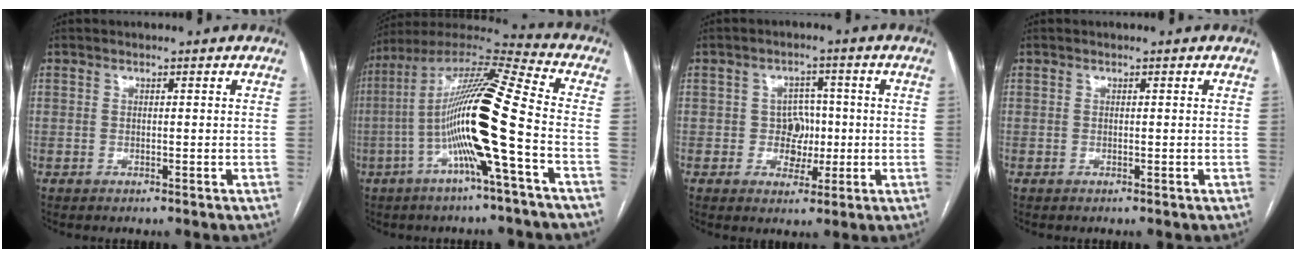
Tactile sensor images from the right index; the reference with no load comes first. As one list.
[{"total": 17.4, "force": [-4.0, -0.3, 16.9], "torque": [-0.318, 0.010, -0.082]}, {"total": 4.4, "force": [-0.4, 3.9, 2.0], "torque": [-0.024, 0.012, 0.000]}, {"total": 0.0}]